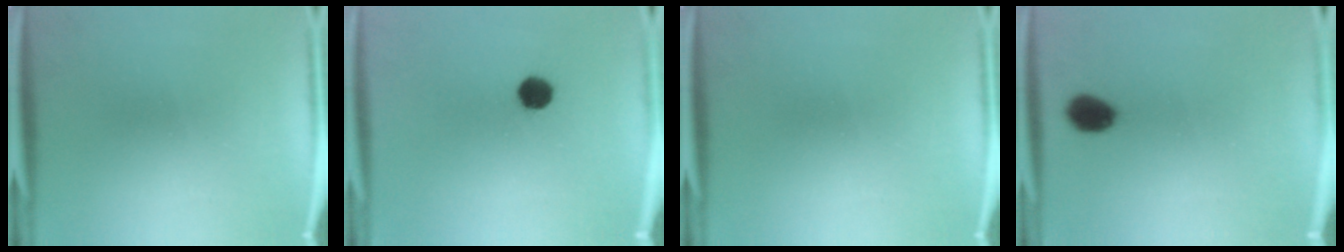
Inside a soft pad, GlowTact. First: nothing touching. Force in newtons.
{"total": 4.7}
{"total": 0.0}
{"total": 6.1}